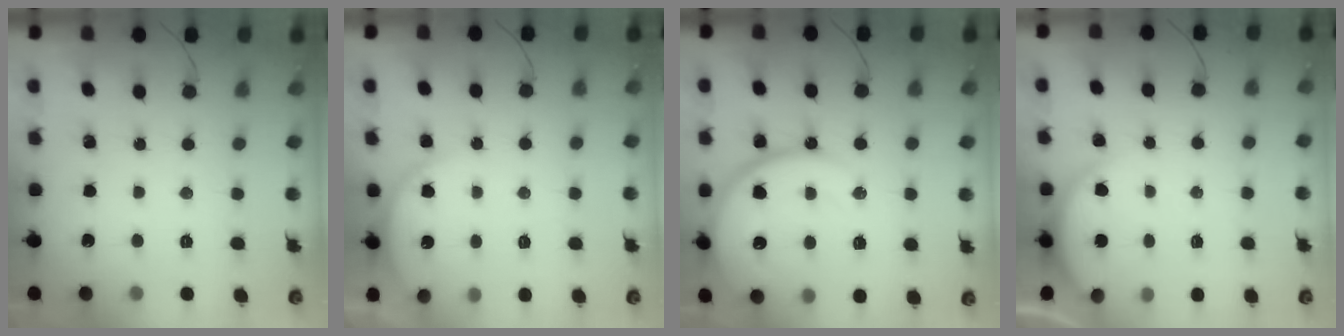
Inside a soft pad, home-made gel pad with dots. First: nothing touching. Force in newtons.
{"total": 5.4, "press": 5.4, "slide": 0.6}
{"total": 17.0, "press": 16.9, "slide": 1.5}
{"total": 3.3, "press": 3.3, "slide": 0.4}